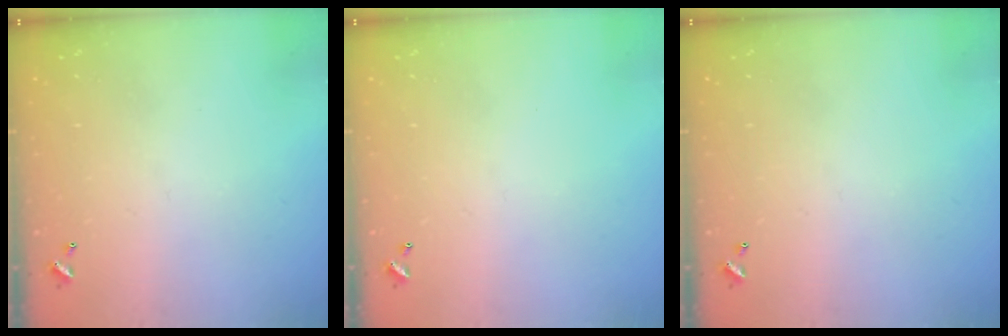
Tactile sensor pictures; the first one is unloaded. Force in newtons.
{"total": 0.0}
{"total": 0.0}